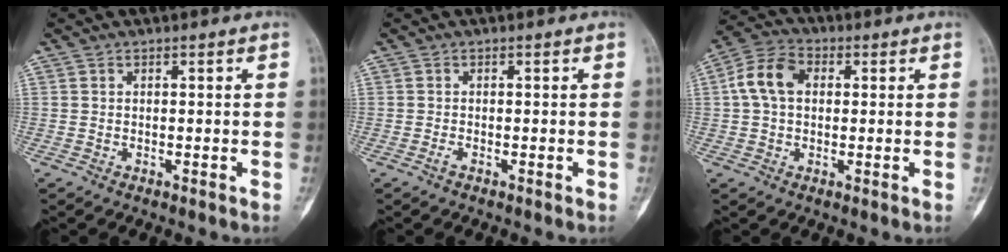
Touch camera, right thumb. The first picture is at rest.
{"total": 0.6, "force": [-0.4, 0.1, 0.4], "torque": [-0.009, 0.001, -0.009]}
{"total": 8.4, "force": [1.3, 5.9, 5.8], "torque": [-0.109, 0.025, 0.018]}